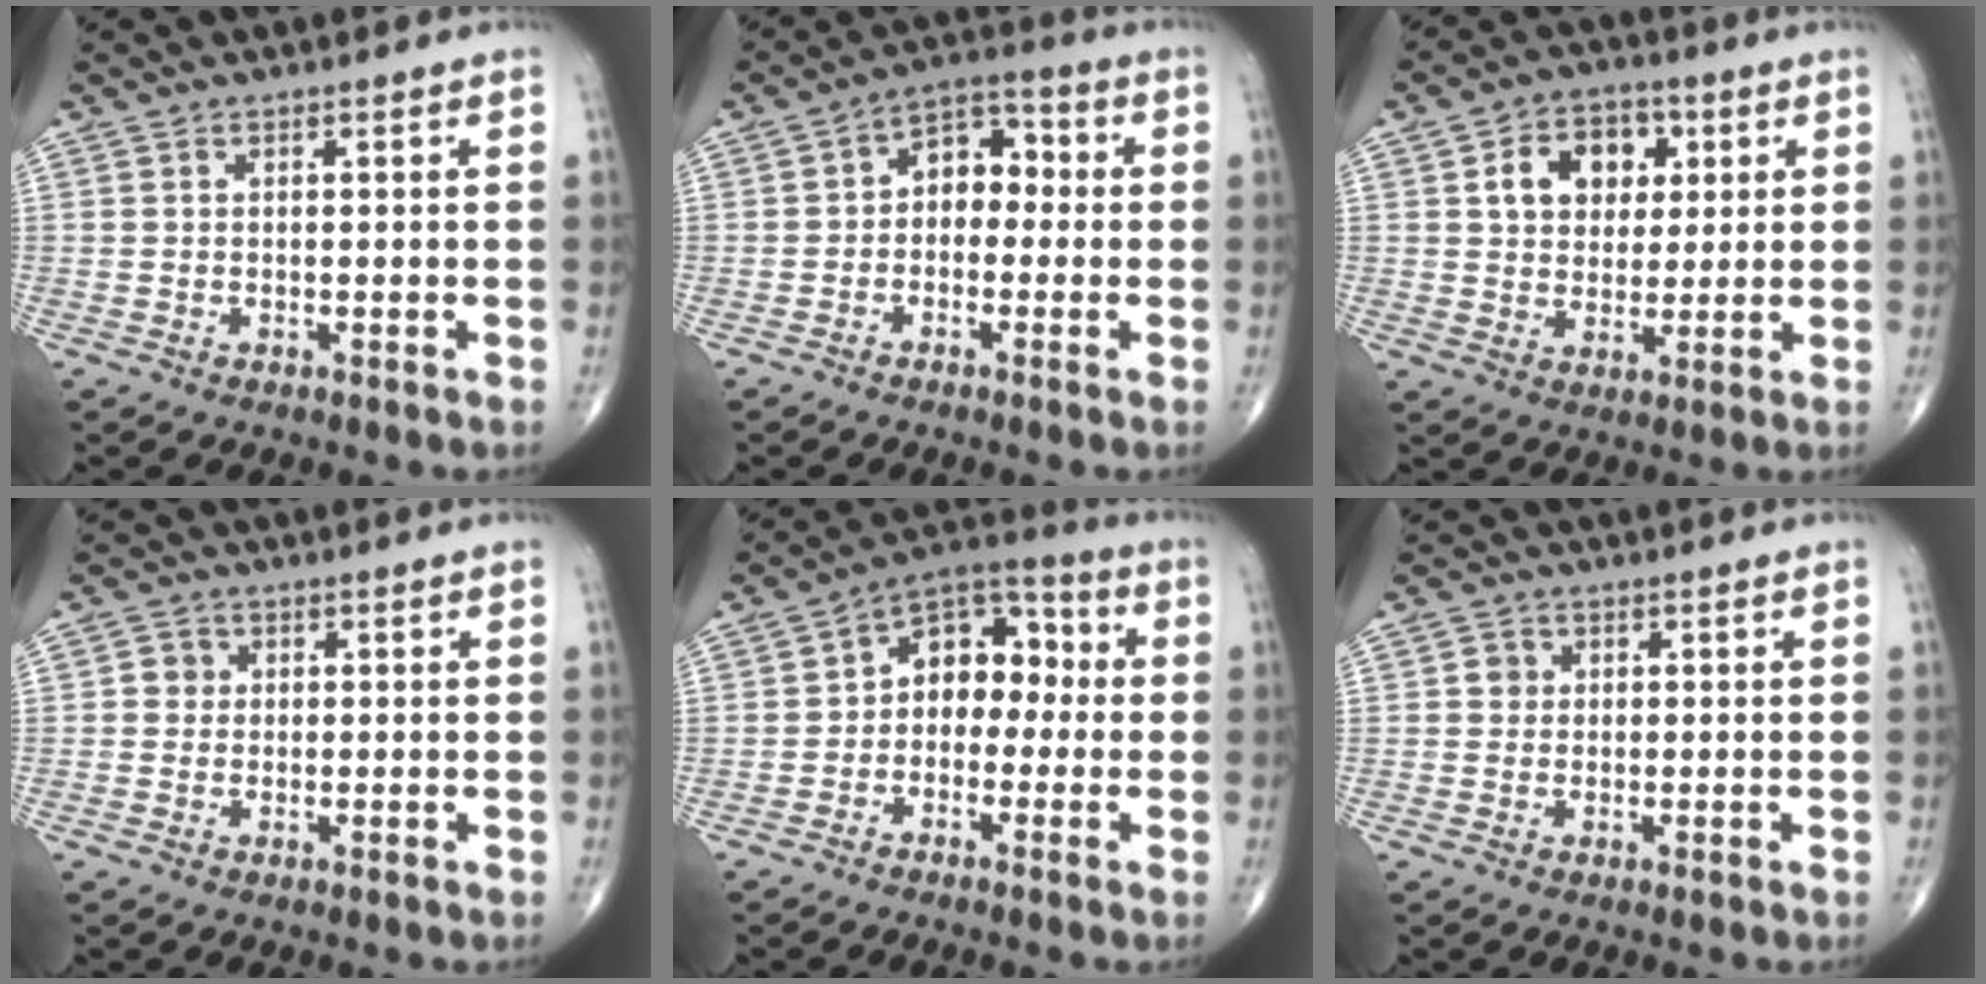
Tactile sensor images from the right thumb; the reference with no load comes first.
{"total": 7.3, "force": [-0.4, 5.2, 5.1], "torque": [-0.044, 0.033, -0.025]}
{"total": 10.4, "force": [3.0, 7.8, 6.3], "torque": [-0.059, 0.000, 0.048]}
{"total": 2.3, "force": [0.2, 2.2, 0.7], "torque": [0.004, 0.005, -0.002]}
{"total": 10.3, "force": [-0.3, 7.3, 7.2], "torque": [-0.067, 0.044, -0.027]}
{"total": 1.9, "force": [0.2, 1.8, 0.6], "torque": [0.002, 0.003, 0.000]}